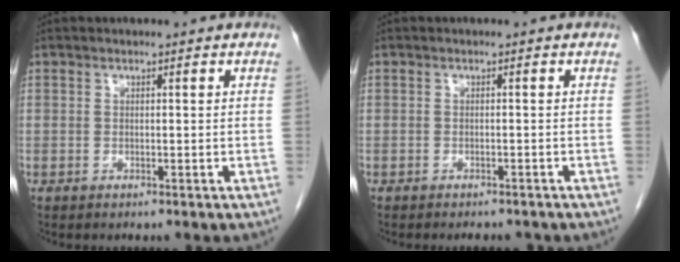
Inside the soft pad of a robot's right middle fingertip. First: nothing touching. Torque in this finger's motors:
{"motor_torque": [0.03, -0.02, 0.00, 0.00]}